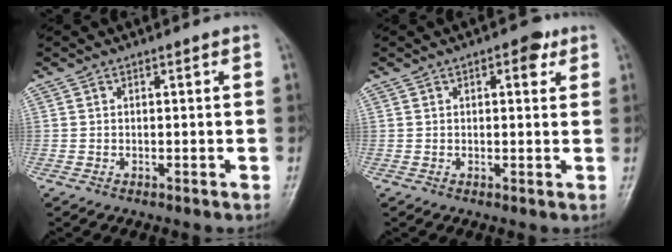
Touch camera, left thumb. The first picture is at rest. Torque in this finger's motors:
{"motor_torque": [-0.12, 0.09, 0.29, 0.23, -0.05]}